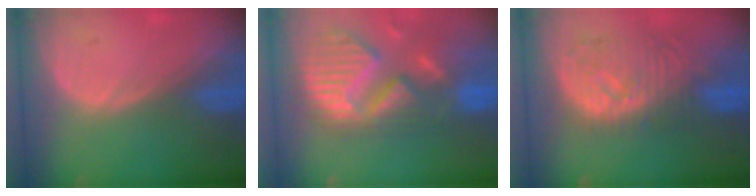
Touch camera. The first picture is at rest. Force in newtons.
{"total": 13.9, "press": 11.5, "slide": 7.7}
{"total": 10.6, "press": 9.4, "slide": 4.8}